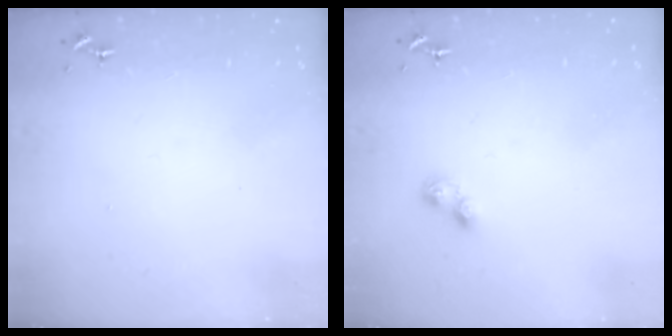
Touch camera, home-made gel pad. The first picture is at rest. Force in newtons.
{"total": 4.6, "press": 4.6, "slide": 0.6}